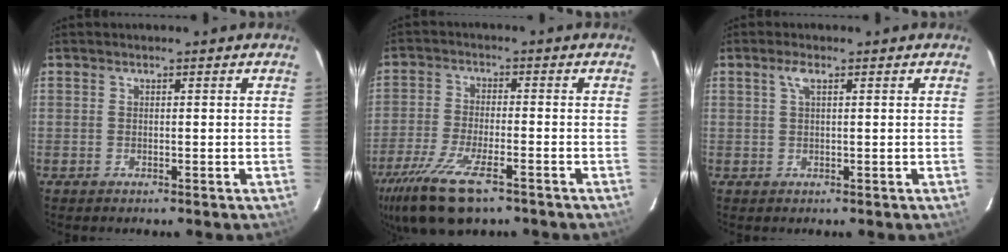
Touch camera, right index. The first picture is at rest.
{"total": 13.6, "force": [-8.9, 4.3, 9.3], "torque": [-0.213, -0.040, -0.168]}
{"total": 1.7, "force": [0.8, 0.4, 1.5], "torque": [-0.031, 0.005, 0.015]}